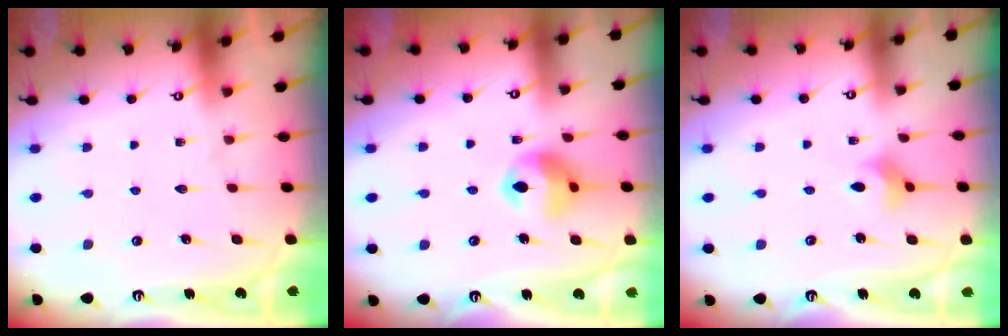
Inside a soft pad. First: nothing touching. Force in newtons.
{"total": 11.2, "press": 11.1, "slide": 1.5}
{"total": 3.4, "press": 3.3, "slide": 0.6}